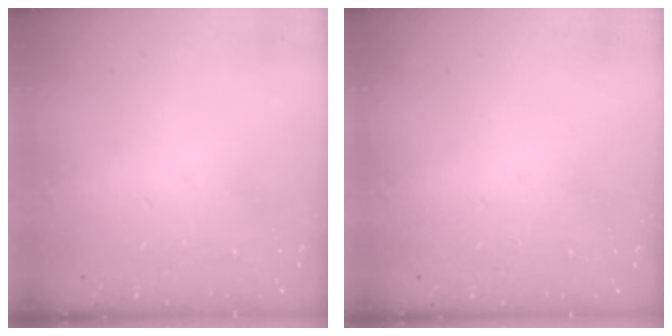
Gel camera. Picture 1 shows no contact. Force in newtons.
{"total": 0.0}